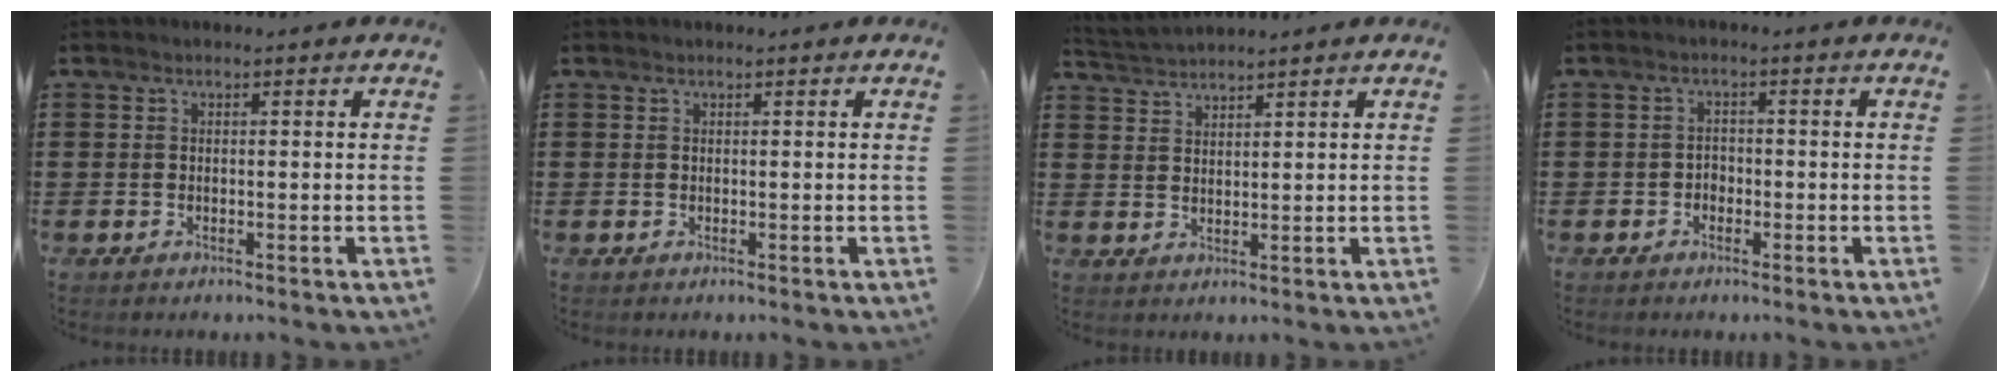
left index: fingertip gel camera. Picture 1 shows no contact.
{"total": 0.0}
{"total": 2.1, "force": [2.1, -0.2, -0.2], "torque": [-0.005, -0.004, 0.040]}
{"total": 1.4, "force": [-1.0, 1.0, 0.4], "torque": [-0.013, 0.002, -0.023]}